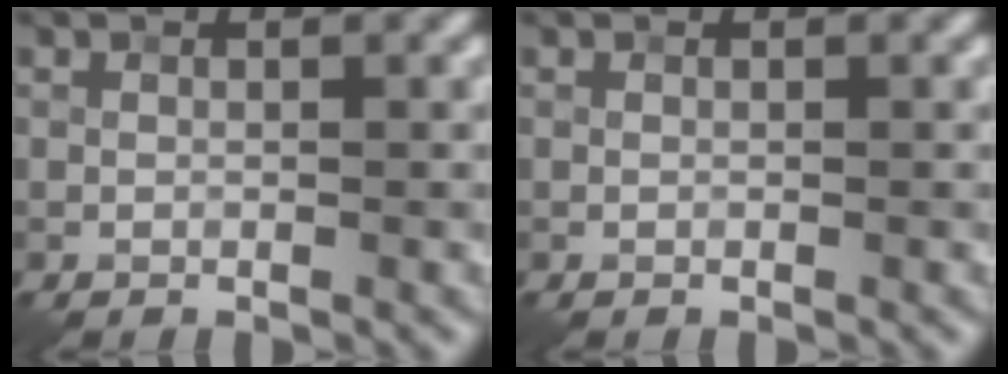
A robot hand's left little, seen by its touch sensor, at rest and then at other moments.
{"total": 0.0}